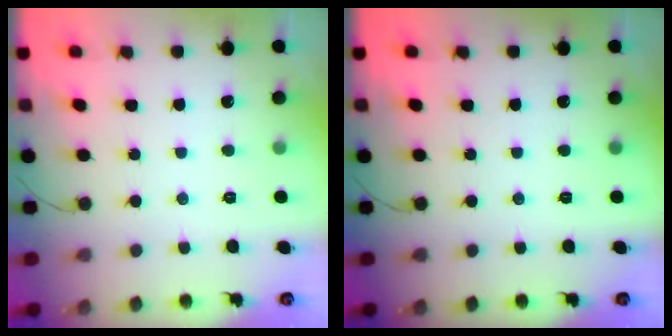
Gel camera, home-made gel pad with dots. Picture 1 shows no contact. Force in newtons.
{"total": 0.0}